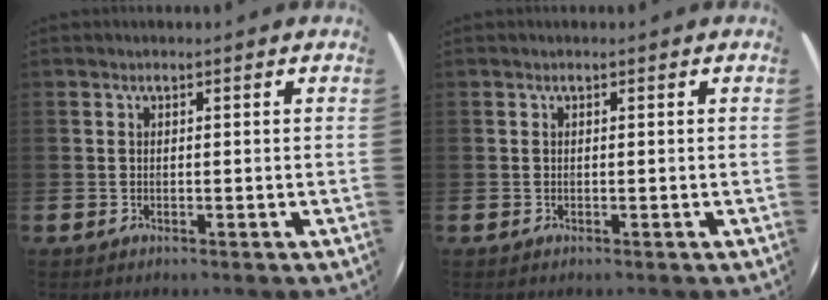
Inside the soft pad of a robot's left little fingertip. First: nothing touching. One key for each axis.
{"total": 0.0}